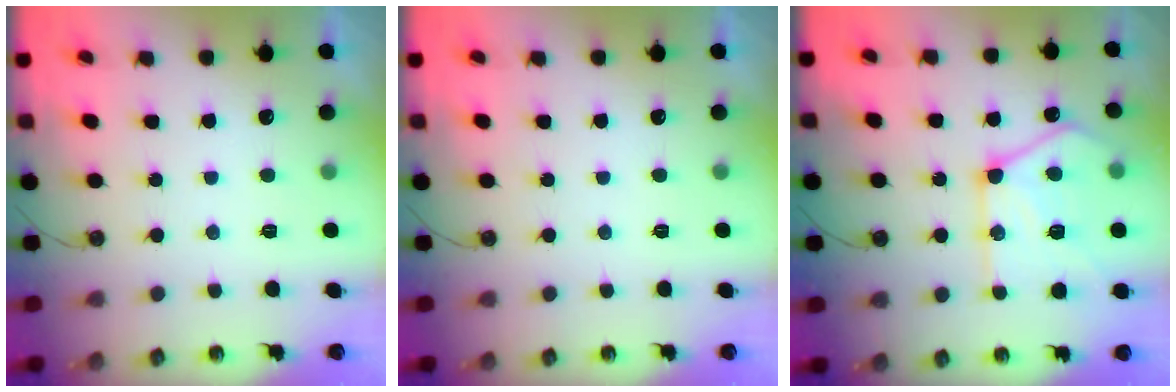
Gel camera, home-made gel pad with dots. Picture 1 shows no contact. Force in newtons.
{"total": 0.0}
{"total": 18.0, "press": 18.0, "slide": 1.3}